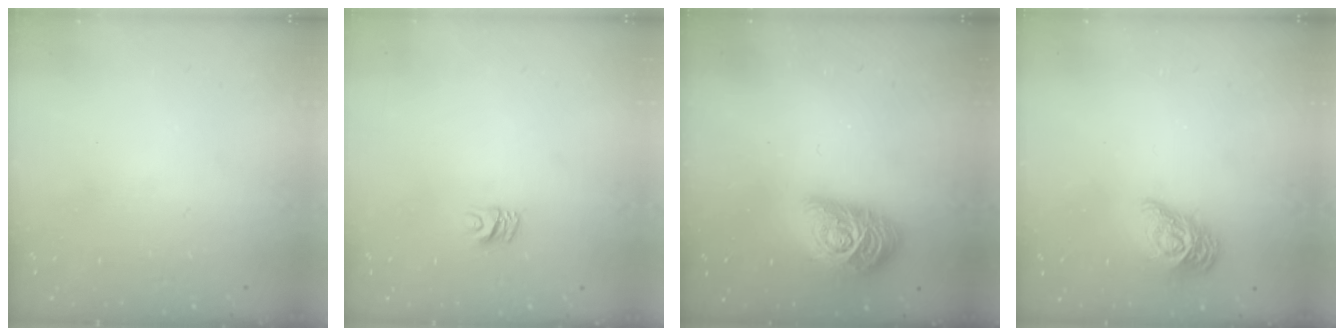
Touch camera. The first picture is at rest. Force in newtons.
{"total": 5.5, "press": 5.5, "slide": 0.4}
{"total": 16.4, "press": 16.4, "slide": 0.8}
{"total": 11.5, "press": 11.5, "slide": 0.4}